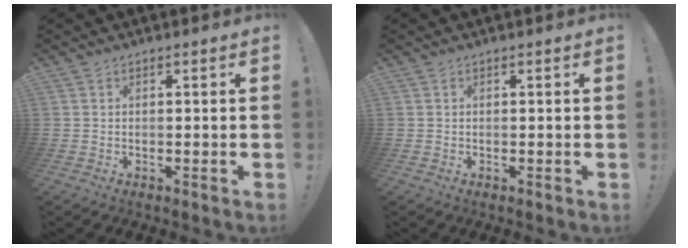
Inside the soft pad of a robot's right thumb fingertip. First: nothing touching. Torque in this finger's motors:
{"motor_torque": [0.00, 0.00, 0.00, 0.00, 0.00]}